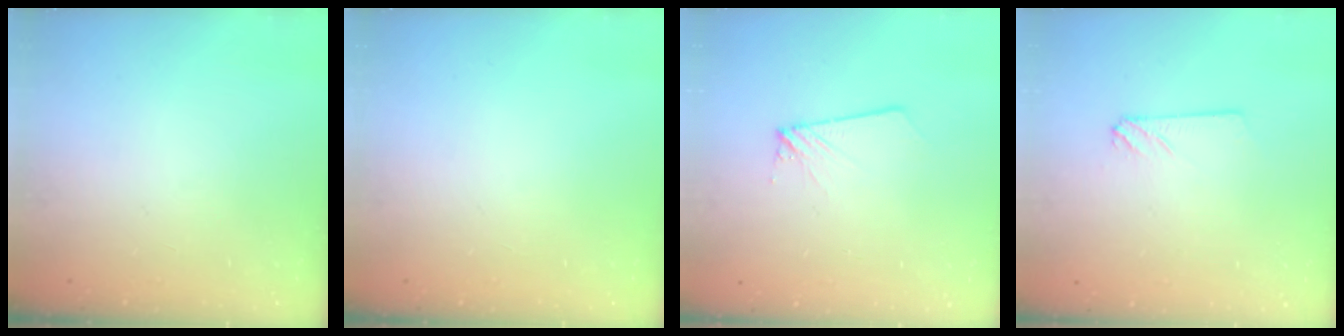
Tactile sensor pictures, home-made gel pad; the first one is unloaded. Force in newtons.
{"total": 0.0}
{"total": 1.7, "press": 1.7, "slide": 0.1}
{"total": 2.4, "press": 2.4, "slide": 0.3}